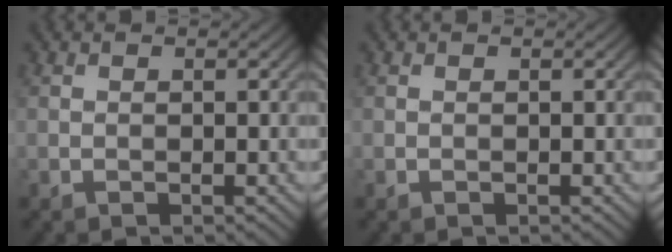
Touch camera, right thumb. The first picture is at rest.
{"total": 0.0}